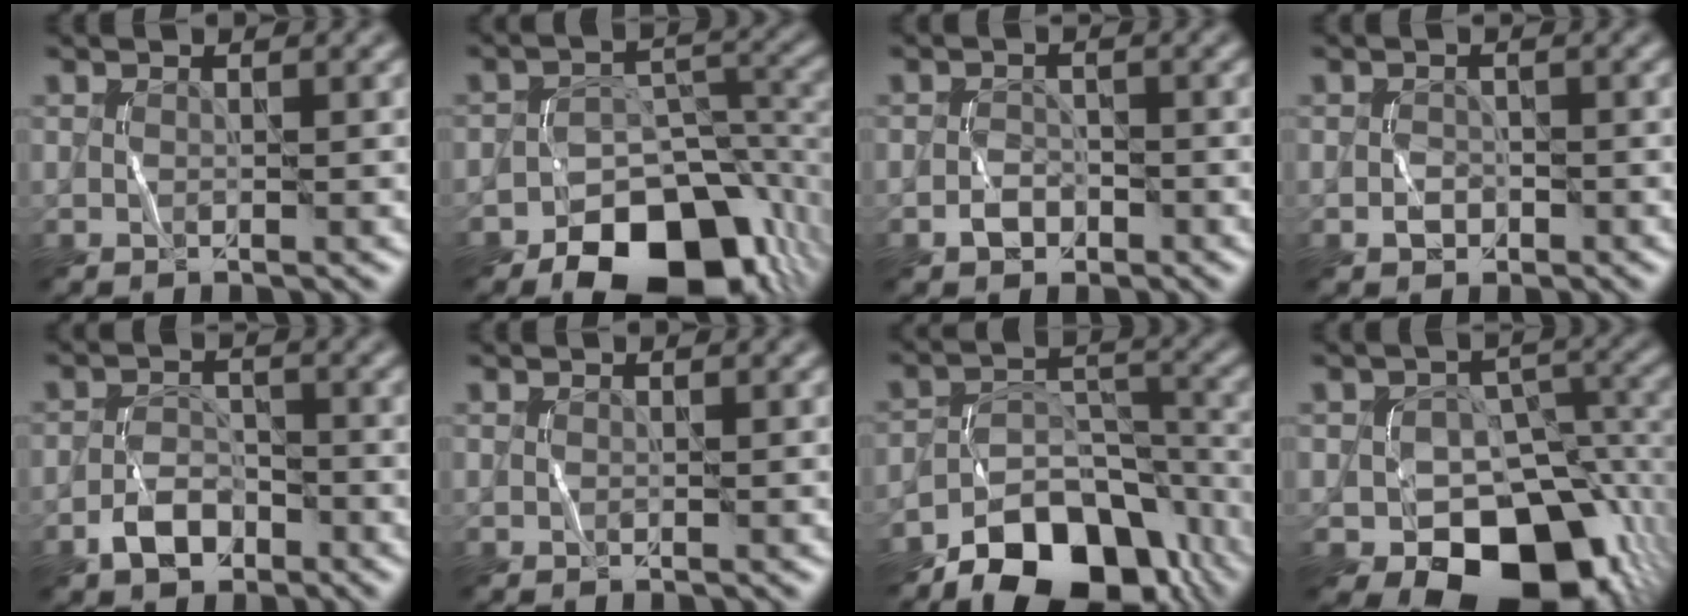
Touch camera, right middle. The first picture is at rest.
{"total": 11.7, "force": [-7.3, 6.3, 6.6], "torque": [-0.091, -0.005, -0.113]}
{"total": 1.5, "force": [-0.9, 1.1, 0.3], "torque": [-0.004, 0.008, -0.019]}
{"total": 0.9, "force": [-0.5, 0.8, 0.1], "torque": [-0.001, 0.006, -0.010]}
{"total": 3.1, "force": [-2.1, 1.9, 1.3], "torque": [-0.021, 0.008, -0.042]}
{"total": 0.0}
{"total": 11.2, "force": [-7.8, 5.8, 5.5], "torque": [-0.082, 0.009, -0.135]}
{"total": 12.8, "force": [-6.0, 8.6, 7.4], "torque": [-0.083, 0.011, -0.092]}